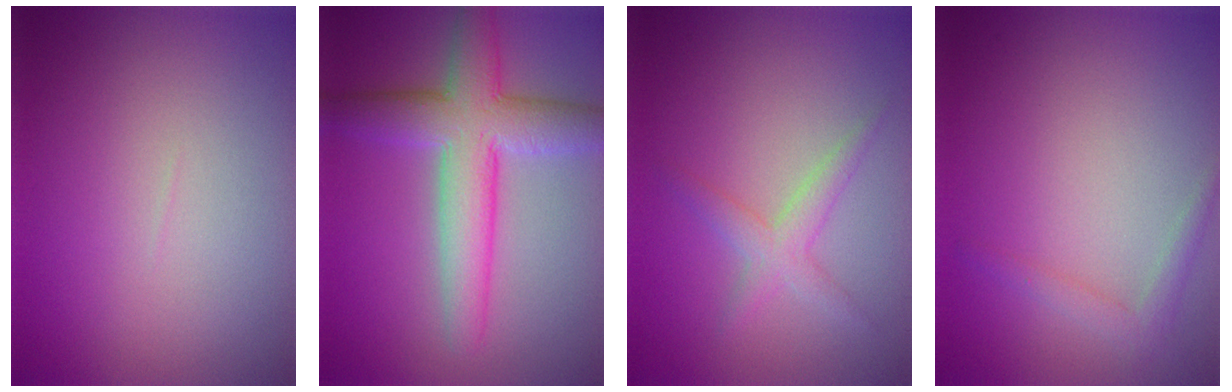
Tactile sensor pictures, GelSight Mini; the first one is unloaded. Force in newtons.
{"total": 6.8, "press": 6.8, "slide": 0.3}
{"total": 2.1, "press": 2.1, "slide": 0.1}
{"total": 1.5, "press": 1.5, "slide": 0.1}